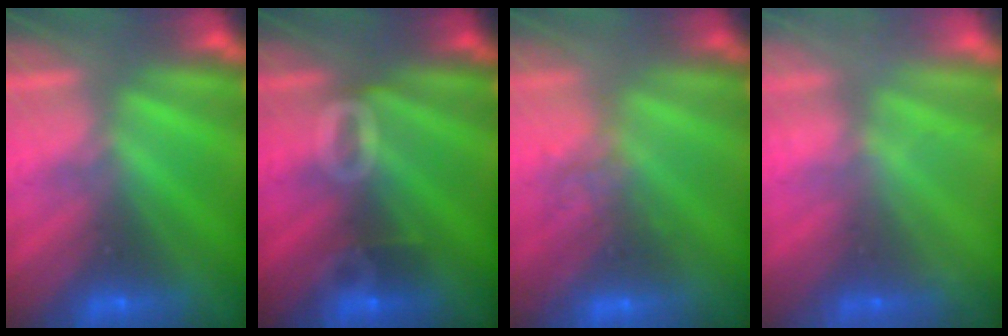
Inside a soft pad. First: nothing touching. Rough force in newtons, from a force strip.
{"total": 3.1}
{"total": 2.8}
{"total": 2.3}